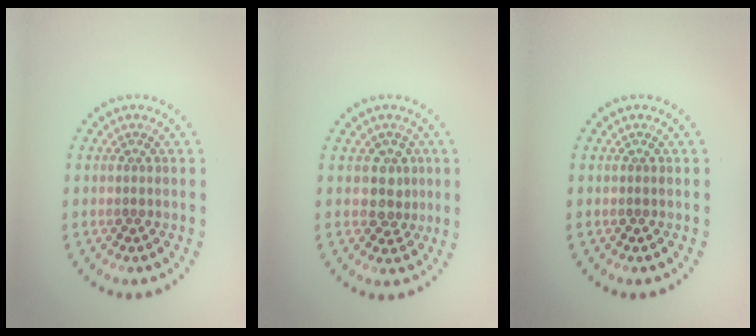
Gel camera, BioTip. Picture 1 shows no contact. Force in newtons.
{"total": 2.2, "press": 1.9, "slide": 1.2}
{"total": 0.0}